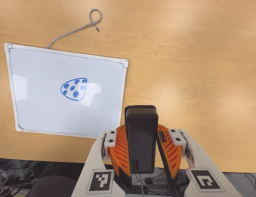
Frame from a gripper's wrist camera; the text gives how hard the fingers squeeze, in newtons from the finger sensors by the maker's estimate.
{"total": 8.7, "left": 7.1, "right": 10.3}